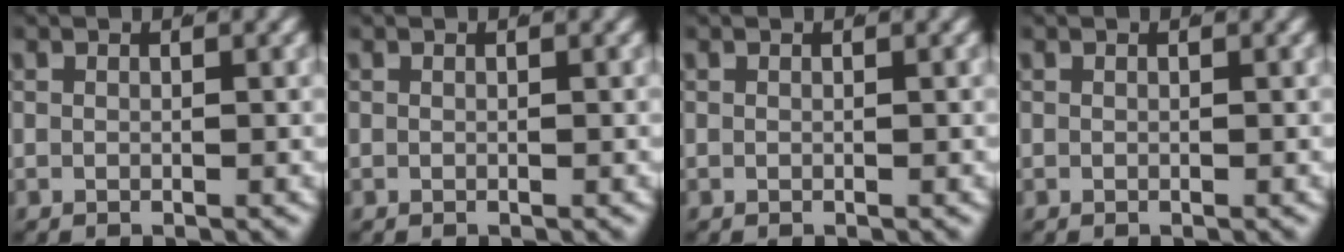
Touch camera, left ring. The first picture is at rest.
{"total": 0.0}
{"total": 0.0}
{"total": 0.0}